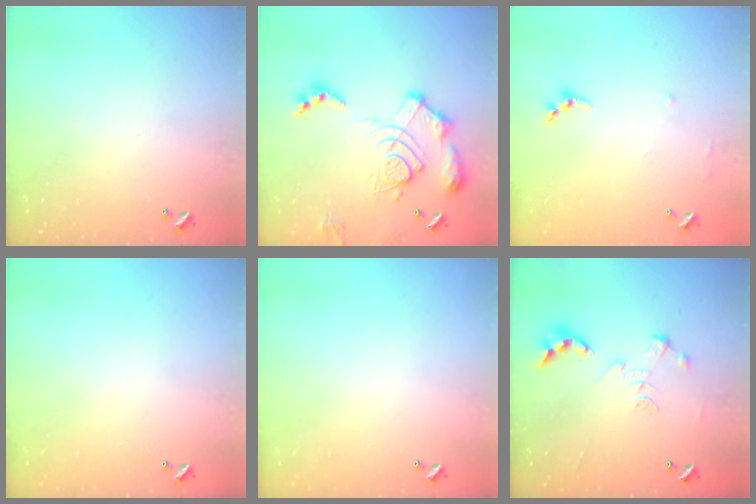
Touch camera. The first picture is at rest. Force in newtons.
{"total": 16.1, "press": 16.0, "slide": 2.0}
{"total": 6.5, "press": 6.5, "slide": 0.8}
{"total": 0.0}
{"total": 0.0}
{"total": 0.0}